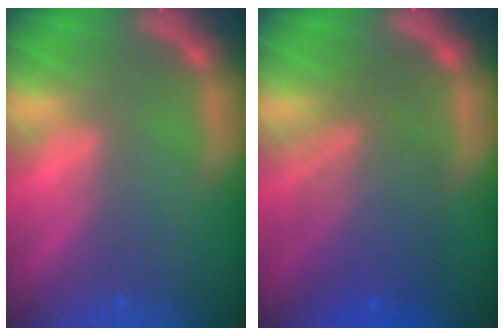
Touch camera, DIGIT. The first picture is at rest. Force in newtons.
{"total": 7.1}